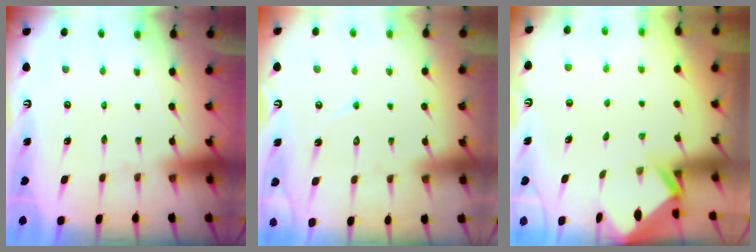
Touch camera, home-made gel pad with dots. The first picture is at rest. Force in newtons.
{"total": 5.3, "press": 5.3, "slide": 0.5}
{"total": 2.6, "press": 2.6, "slide": 0.2}